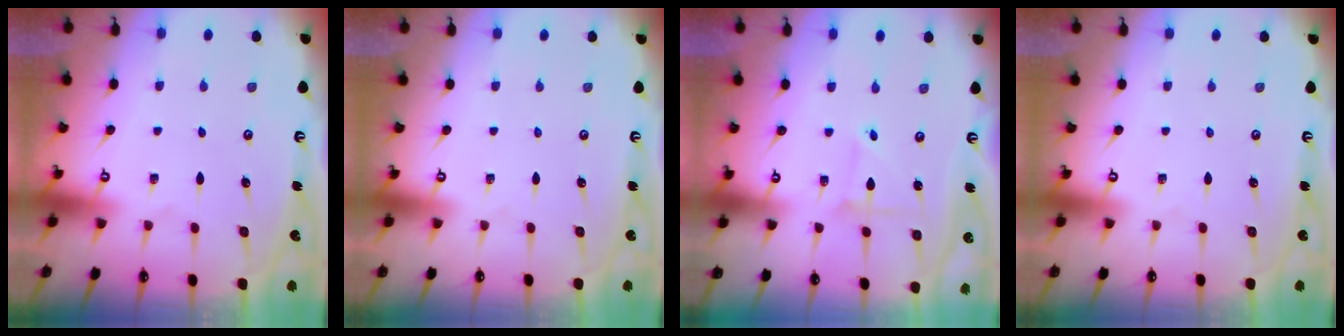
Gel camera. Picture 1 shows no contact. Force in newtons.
{"total": 0.0}
{"total": 2.9, "press": 2.9, "slide": 0.3}
{"total": 0.0}